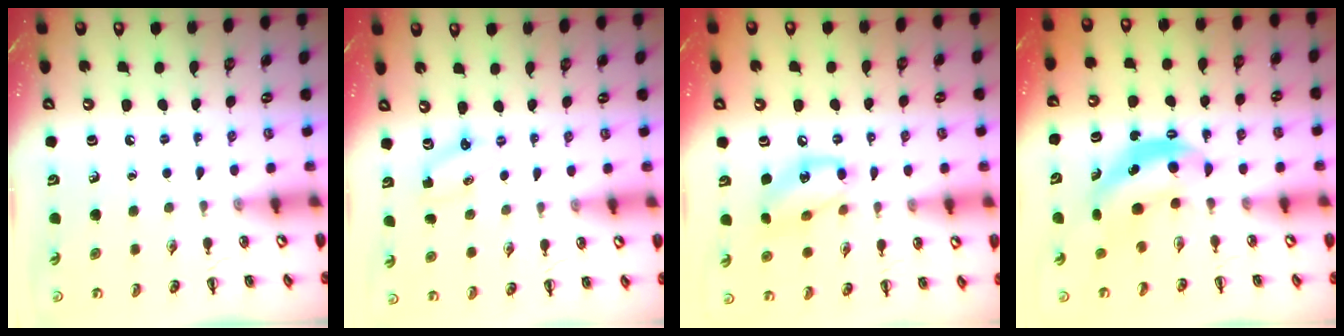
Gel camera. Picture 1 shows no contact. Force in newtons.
{"total": 2.9, "press": 2.8, "slide": 0.7}
{"total": 12.1, "press": 11.9, "slide": 2.0}
{"total": 6.2, "press": 6.2, "slide": 0.4}